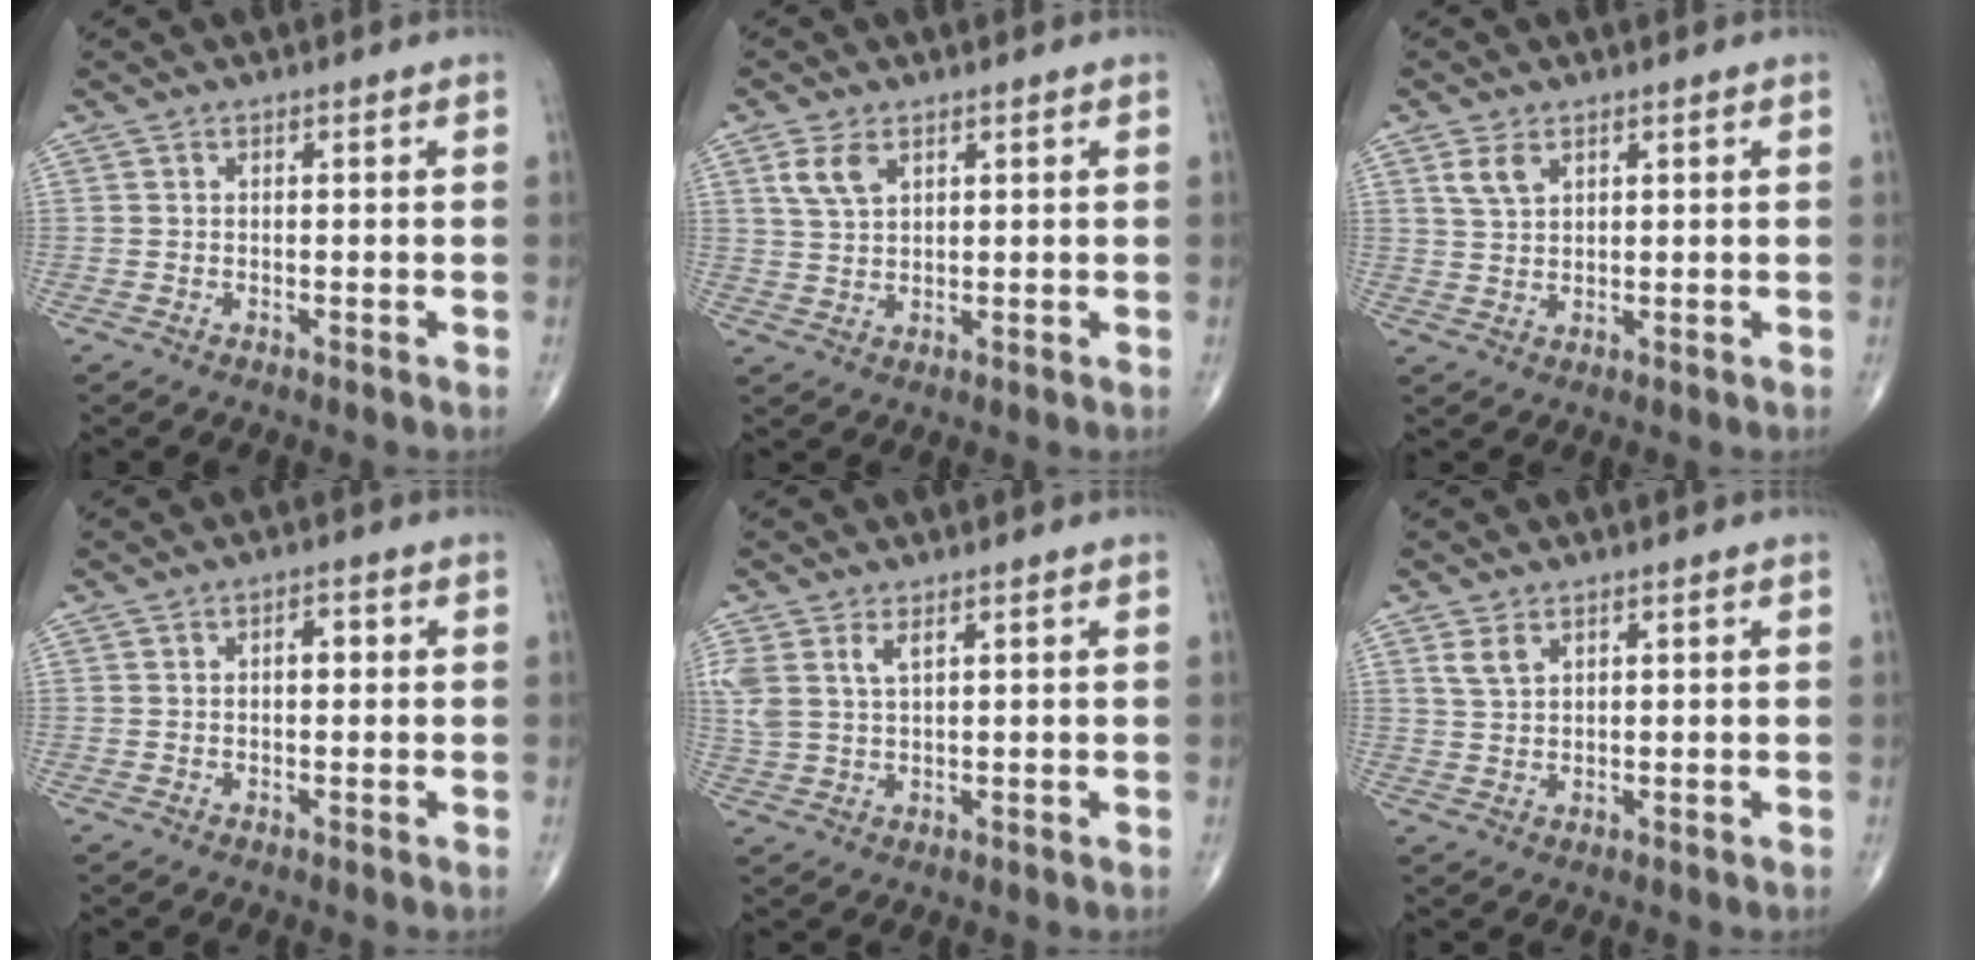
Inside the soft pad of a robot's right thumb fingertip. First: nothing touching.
{"total": 4.5, "force": [2.2, 2.5, 3.0], "torque": [-0.057, -0.003, 0.051]}
{"total": 3.5, "force": [1.9, 2.0, 2.1], "torque": [-0.039, -0.004, 0.045]}
{"total": 2.3, "force": [0.4, 1.3, 1.9], "torque": [-0.020, 0.007, 0.001]}
{"total": 6.0, "force": [2.8, 2.8, 4.5], "torque": [-0.110, -0.001, 0.065]}
{"total": 2.7, "force": [1.6, 1.4, 1.6], "torque": [-0.031, -0.003, 0.040]}